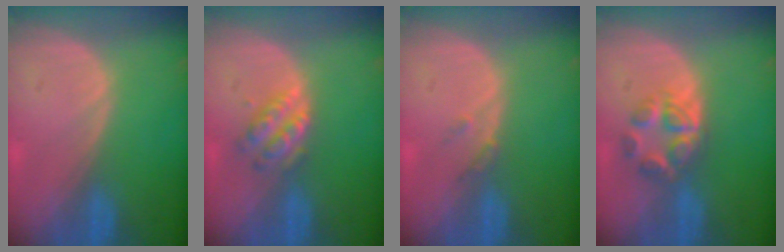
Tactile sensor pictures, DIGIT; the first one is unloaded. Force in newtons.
{"total": 4.9, "press": 4.3, "slide": 2.3}
{"total": 1.5, "press": 1.3, "slide": 0.7}
{"total": 5.6, "press": 5.3, "slide": 1.7}